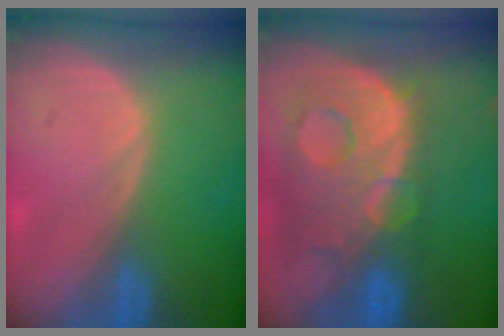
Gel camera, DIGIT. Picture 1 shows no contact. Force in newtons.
{"total": 13.6, "press": 11.1, "slide": 8.0}